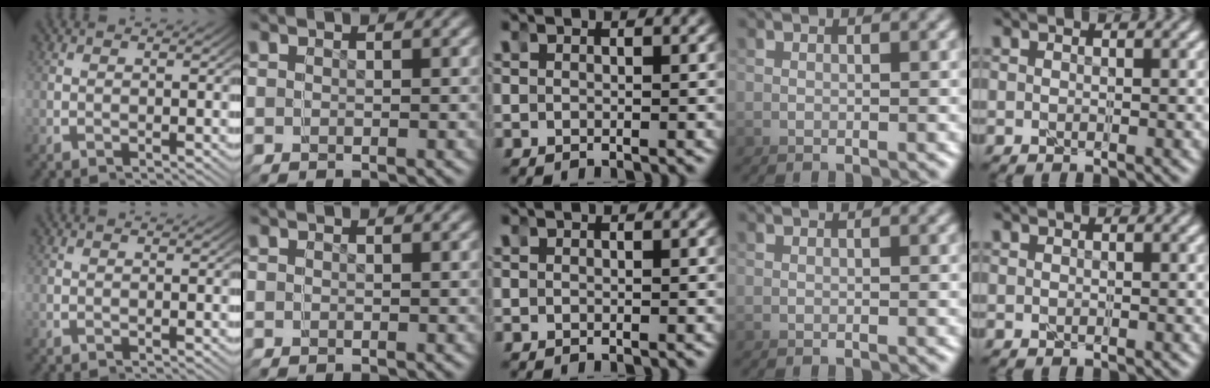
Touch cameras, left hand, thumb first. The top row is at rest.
{}